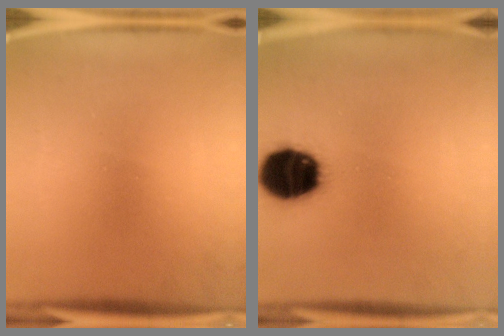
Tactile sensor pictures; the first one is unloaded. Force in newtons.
{"total": 16.7}